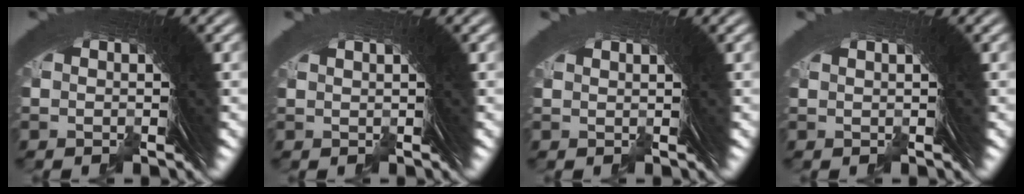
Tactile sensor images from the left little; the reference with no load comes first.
{"total": 0.8, "force": [0.3, -0.7, -0.3], "torque": [0.013, 0.003, 0.009]}
{"total": 1.4, "force": [0.7, -0.9, -0.8], "torque": [0.019, 0.003, 0.014]}
{"total": 0.9, "force": [0.1, -0.7, -0.5], "torque": [0.014, 0.002, 0.007]}